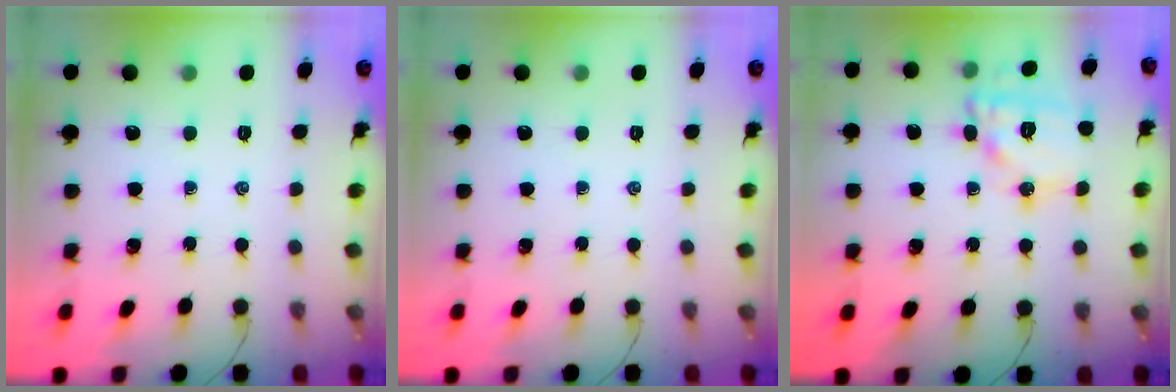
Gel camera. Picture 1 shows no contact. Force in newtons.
{"total": 0.0}
{"total": 13.1, "press": 13.1, "slide": 0.1}